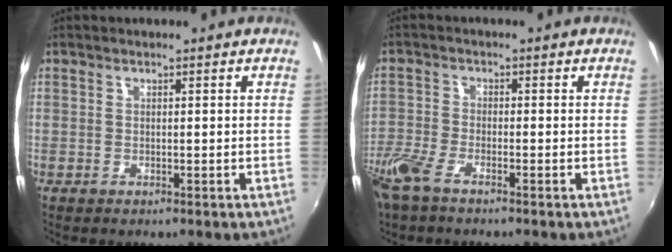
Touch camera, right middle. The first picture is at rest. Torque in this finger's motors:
{"motor_torque": [1.12, -1.02, 0.20, 0.19]}